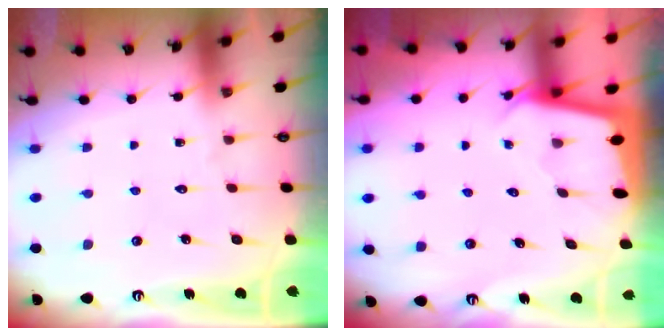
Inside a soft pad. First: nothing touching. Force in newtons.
{"total": 1.8, "press": 1.8, "slide": 0.1}